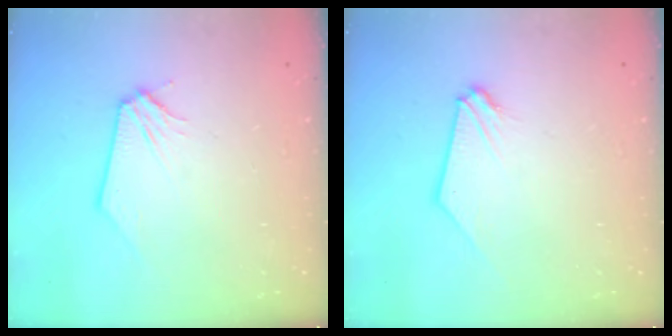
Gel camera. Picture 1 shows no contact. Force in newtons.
{"total": 0.7, "press": 0.6, "slide": 0.2}